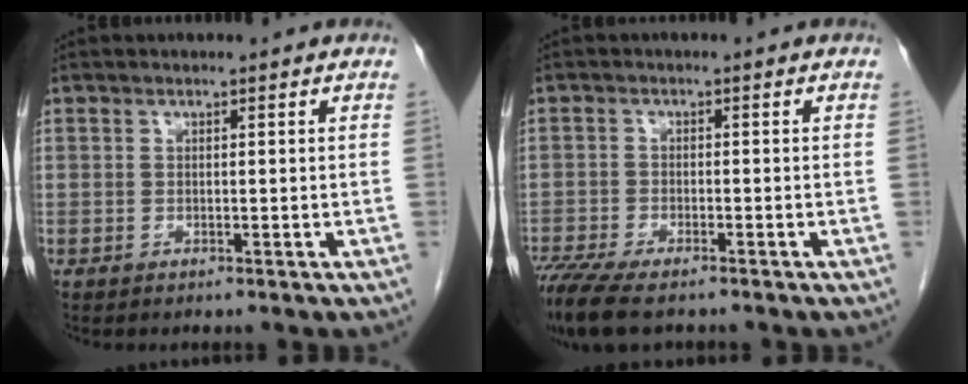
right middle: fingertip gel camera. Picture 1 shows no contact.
{"total": 9.5, "force": [-7.4, 2.4, 5.4], "torque": [-0.102, -0.018, -0.124]}